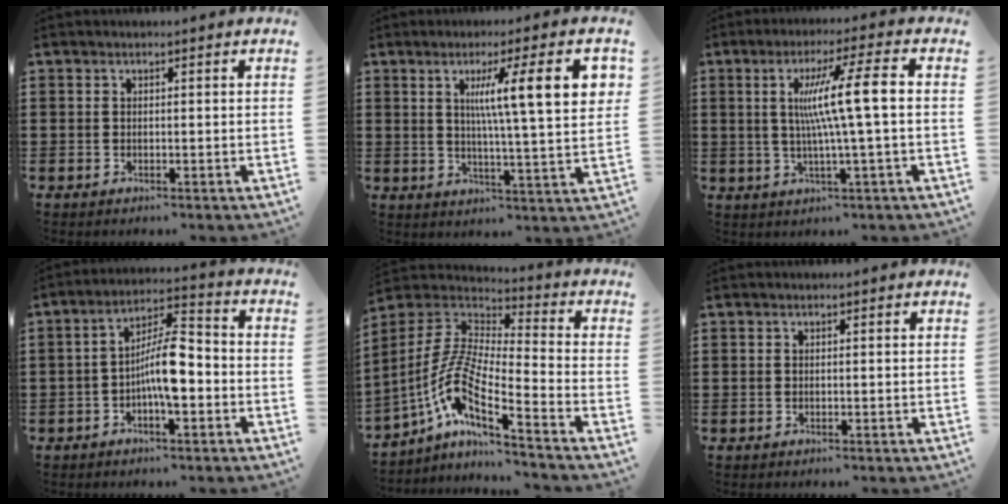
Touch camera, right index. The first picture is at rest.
{"total": 11.8, "force": [3.7, 1.3, 11.1], "torque": [-0.198, 0.006, 0.054]}
{"total": 9.4, "force": [0.5, -0.2, 9.4], "torque": [-0.176, 0.002, -0.002]}
{"total": 8.9, "force": [-2.2, 2.7, 8.2], "torque": [-0.160, 0.003, -0.042]}
{"total": 9.0, "force": [-5.3, 1.5, 7.0], "torque": [-0.181, -0.027, -0.119]}
{"total": 0.0}